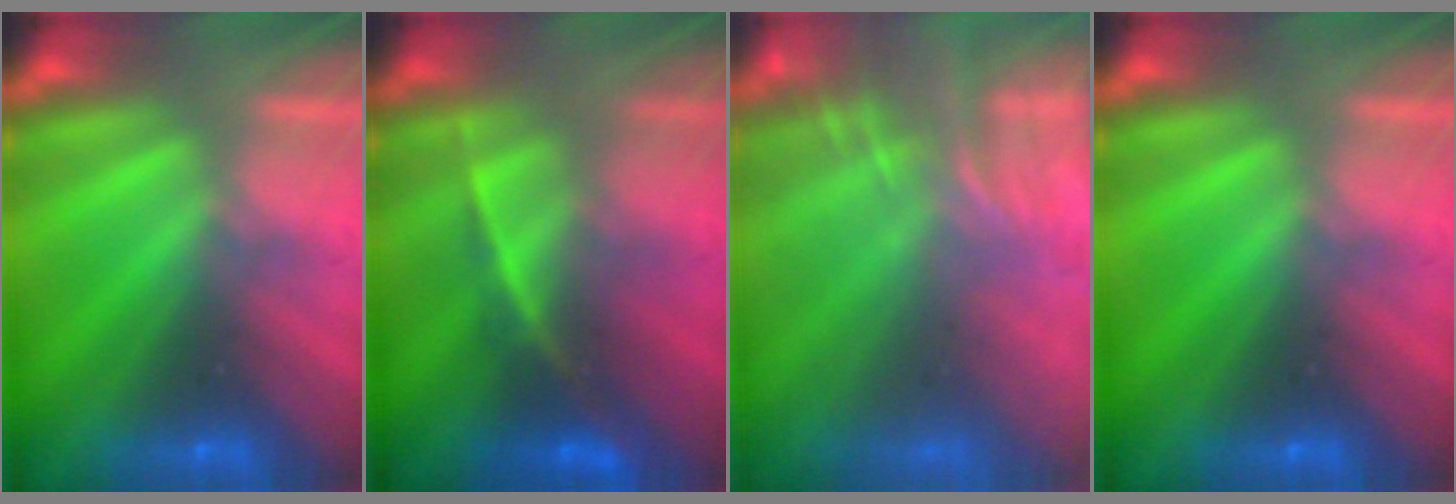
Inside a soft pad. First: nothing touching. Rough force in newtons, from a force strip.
{"total": 2.4}
{"total": 7.8}
{"total": 0.0}